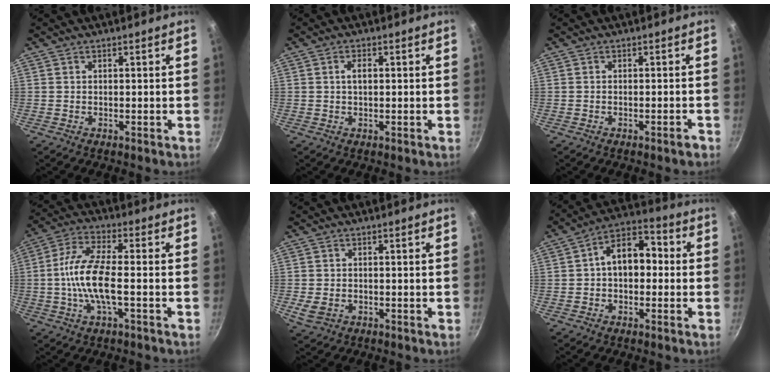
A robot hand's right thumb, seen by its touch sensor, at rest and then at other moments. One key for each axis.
{"total": 2.1, "fx": 0.3, "fy": 1.2, "fz": 1.8, "tx": -0.031, "ty": 0.005, "tz": 0.003}
{"total": 1.5, "fx": -1.0, "fy": 0.2, "fz": 1.1, "tx": -0.020, "ty": 0.011, "tz": -0.011}
{"total": 11.0, "fx": -1.8, "fy": 3.4, "fz": 10.3, "tx": -0.213, "ty": 0.023, "tz": -0.047}
{"total": 3.3, "fx": -0.8, "fy": 2.4, "fz": 2.1, "tx": -0.045, "ty": -0.003, "tz": -0.011}
{"total": 10.8, "fx": 0.4, "fy": 7.3, "fz": 8.0, "tx": -0.081, "ty": 0.040, "tz": -0.010}